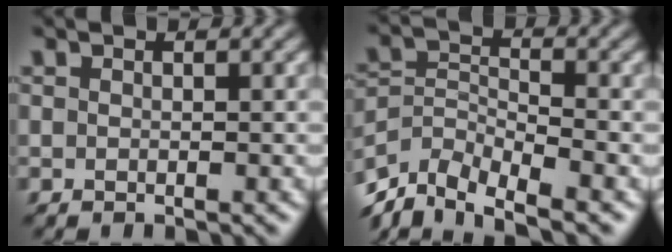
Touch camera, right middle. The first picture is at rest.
{"total": 6.6, "force": [-5.5, 2.4, 2.8], "torque": [-0.055, -0.008, -0.108]}